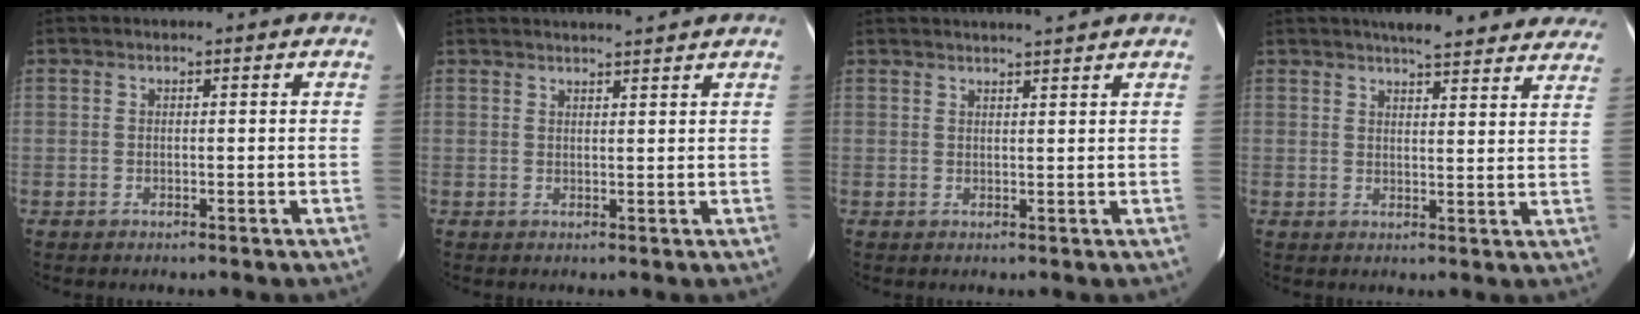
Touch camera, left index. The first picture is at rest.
{"total": 5.3, "force": [4.9, -0.7, 2.0], "torque": [-0.026, 0.015, 0.063]}
{"total": 5.4, "force": [4.8, -0.7, 2.2], "torque": [-0.030, 0.016, 0.061]}
{"total": 16.4, "force": [14.5, 2.9, 7.1], "torque": [-0.076, 0.008, 0.165]}